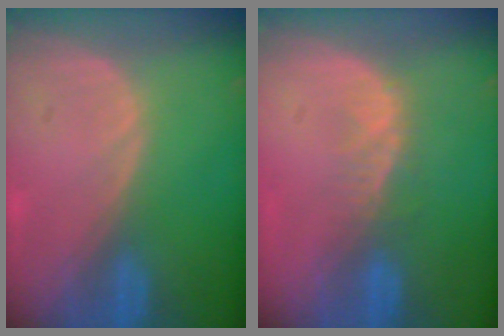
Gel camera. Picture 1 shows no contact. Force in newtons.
{"total": 3.1, "press": 2.7, "slide": 1.5}